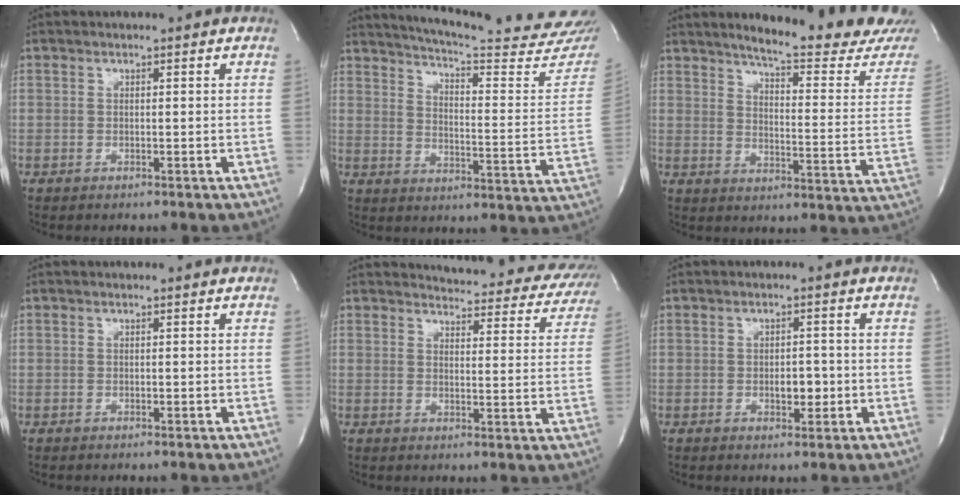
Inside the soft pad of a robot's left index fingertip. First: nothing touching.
{"total": 25.3, "force": [23.5, 1.3, 9.2], "torque": [-0.142, -0.115, 0.281]}
{"total": 17.4, "force": [16.2, -0.5, 6.5], "torque": [-0.093, -0.107, 0.187]}
{"total": 0.8, "force": [-0.8, 0.0, -0.1], "torque": [0.004, -0.008, -0.014]}
{"total": 17.7, "force": [17.0, 4.0, 3.1], "torque": [-0.015, -0.076, 0.166]}
{"total": 2.9, "force": [-1.3, 1.5, 2.1], "torque": [-0.029, -0.007, -0.017]}